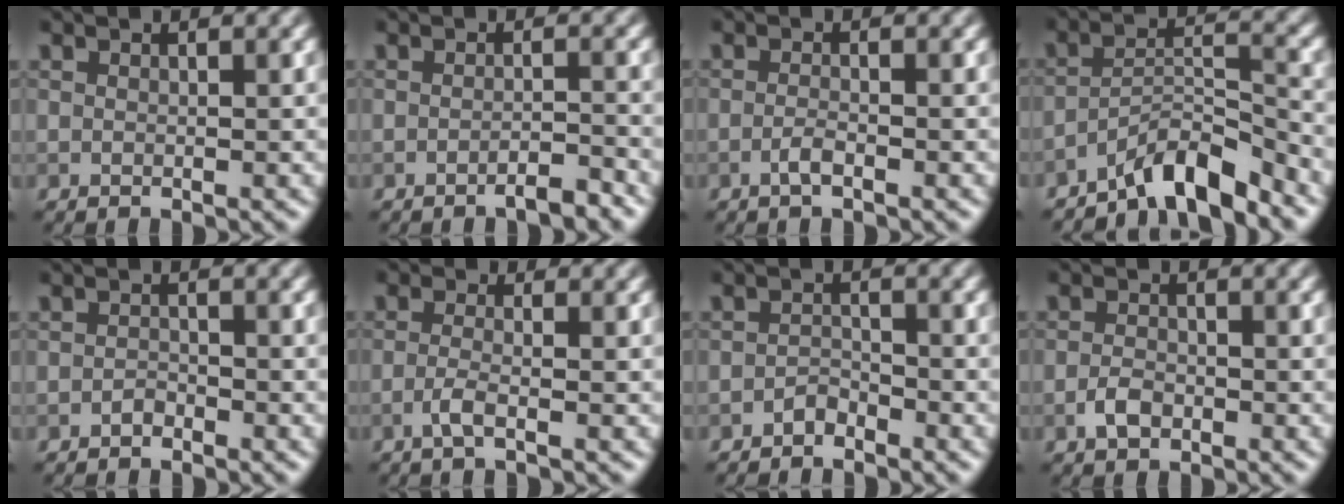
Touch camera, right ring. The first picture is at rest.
{"total": 2.0, "force": [-1.5, 0.3, 1.4], "torque": [-0.014, 0.005, -0.028]}
{"total": 1.3, "force": [-0.7, 0.3, 1.0], "torque": [-0.019, 0.003, -0.016]}
{"total": 5.6, "force": [-4.8, 0.9, 2.8], "torque": [-0.042, 0.009, -0.090]}
{"total": 0.8, "force": [-0.7, 0.3, 0.3], "torque": [-0.003, 0.001, -0.014]}
{"total": 1.7, "force": [-0.8, 0.4, 1.5], "torque": [-0.033, 0.002, -0.022]}
{"total": 1.3, "force": [-1.1, 0.5, 0.4], "torque": [-0.004, 0.005, -0.023]}
{"total": 1.8, "force": [-0.9, 1.0, 1.2], "torque": [-0.021, 0.002, -0.021]}